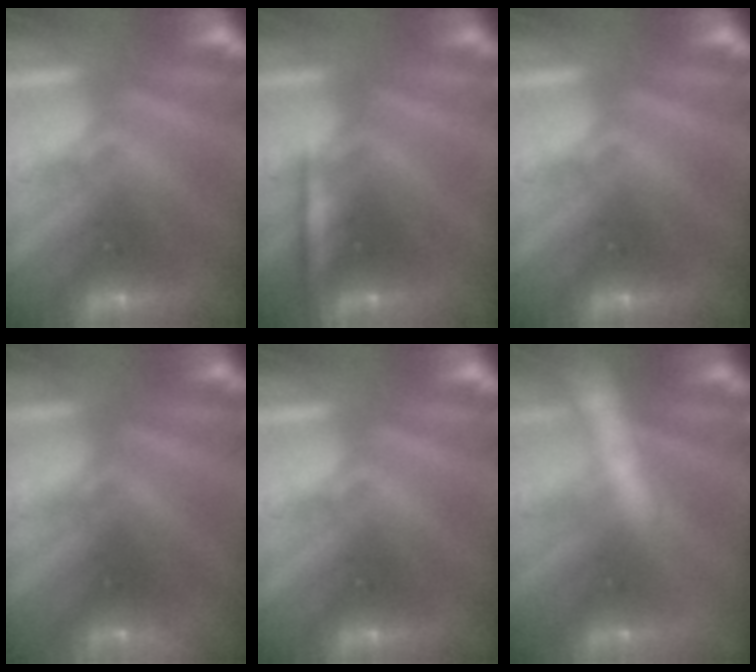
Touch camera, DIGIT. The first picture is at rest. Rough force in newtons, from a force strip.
{"total": 2.2}
{"total": 0.0}
{"total": 2.4}
{"total": 0.0}
{"total": 8.3}